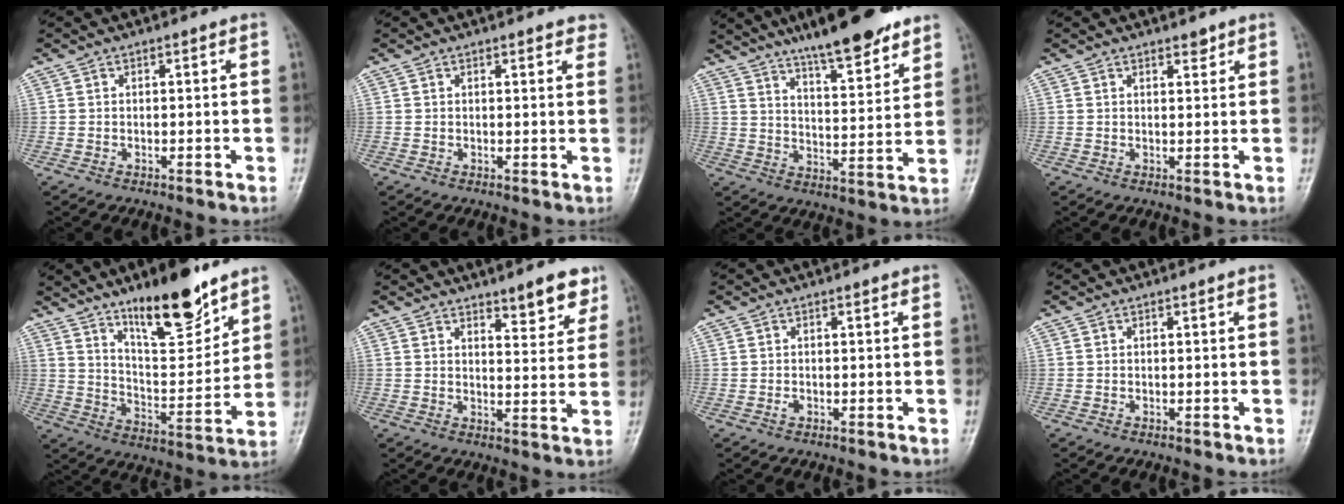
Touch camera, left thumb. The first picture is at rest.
{"total": 3.0, "force": [2.4, 1.0, 1.4], "torque": [0.001, -0.004, 0.021]}
{"total": 15.2, "force": [11.3, 3.4, 9.6], "torque": [-0.123, -0.062, 0.180]}
{"total": 1.6, "force": [1.3, 0.5, 0.6], "torque": [-0.003, -0.010, 0.019]}
{"total": 16.3, "force": [11.5, 5.0, 10.4], "torque": [-0.131, -0.083, 0.198]}
{"total": 6.8, "force": [4.9, 2.2, 4.1], "torque": [-0.031, -0.033, 0.065]}
{"total": 0.7, "force": [0.0, 0.4, 0.6], "torque": [-0.008, 0.003, 0.003]}
{"total": 0.0}